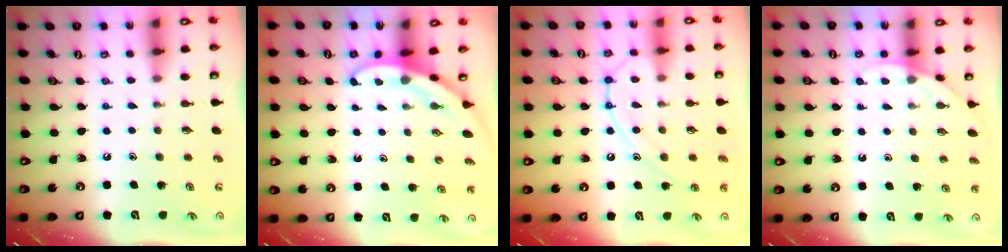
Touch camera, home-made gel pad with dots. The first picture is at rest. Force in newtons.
{"total": 3.4, "press": 3.4, "slide": 0.1}
{"total": 12.2, "press": 12.2, "slide": 1.3}
{"total": 3.6, "press": 3.6, "slide": 0.1}